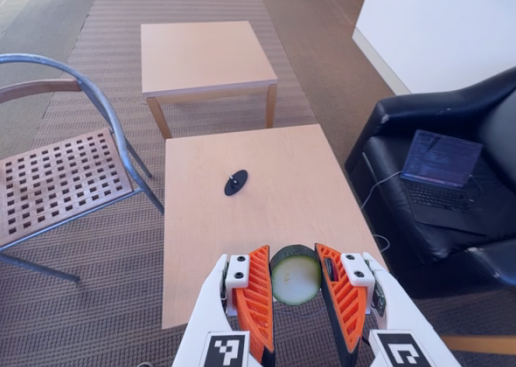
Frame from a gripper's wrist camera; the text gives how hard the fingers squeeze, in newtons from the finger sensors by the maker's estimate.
{"total": 12.2, "left": 12.6, "right": 11.8}